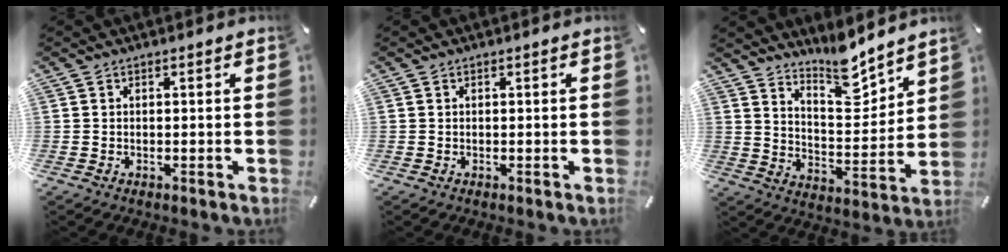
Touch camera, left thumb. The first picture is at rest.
{"total": 0.0}
{"total": 10.9, "force": [9.8, 3.2, 3.5], "torque": [-0.048, -0.085, 0.177]}